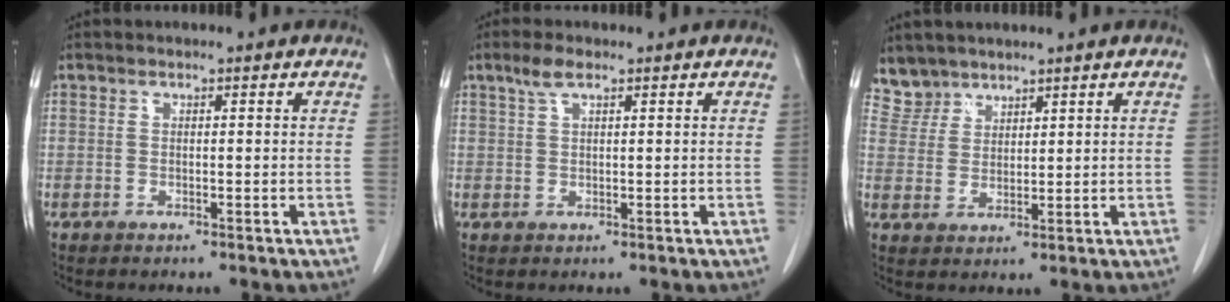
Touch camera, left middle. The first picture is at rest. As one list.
[{"total": 2.6, "force": [1.6, 0.6, 1.9], "torque": [-0.045, 0.009, 0.035]}, {"total": 3.9, "force": [3.5, 1.7, -0.7], "torque": [0.018, 0.006, 0.074]}]